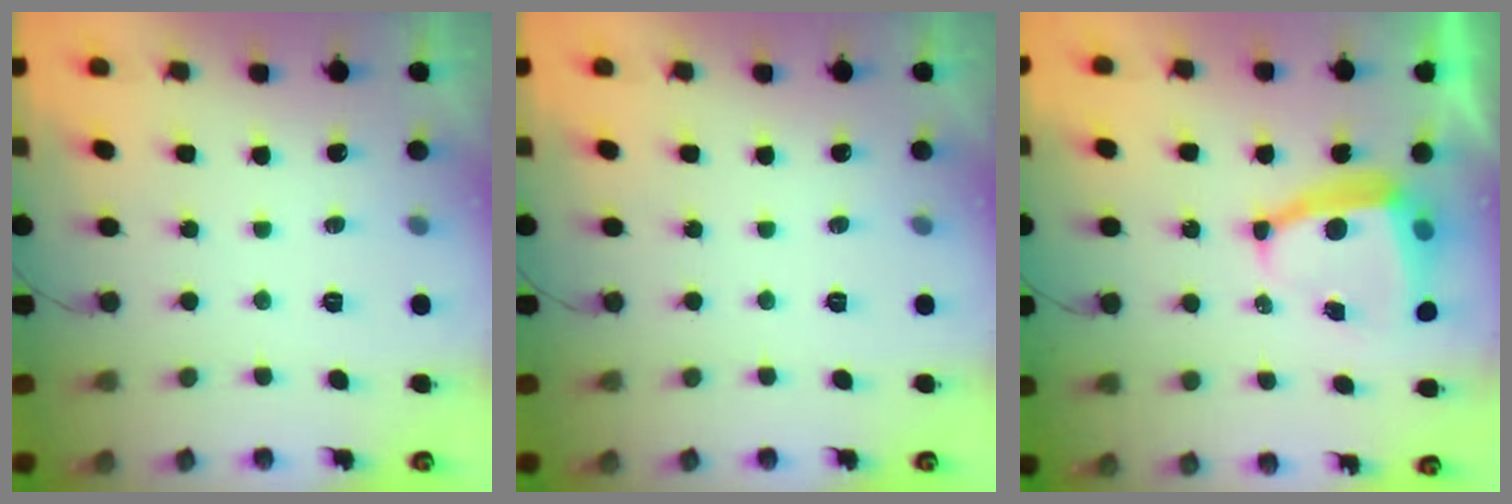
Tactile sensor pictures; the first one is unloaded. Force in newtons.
{"total": 0.0}
{"total": 7.9, "press": 7.8, "slide": 0.5}